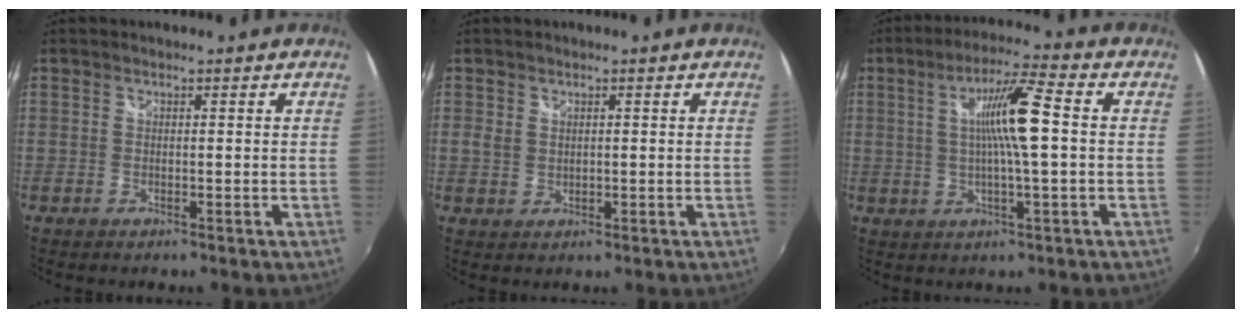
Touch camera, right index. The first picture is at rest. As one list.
[{"total": 2.0, "force": [0.6, 1.6, 1.0], "torque": [-0.015, 0.000, 0.011]}, {"total": 10.3, "force": [0.9, 0.6, 10.2], "torque": [-0.181, 0.007, 0.016]}]